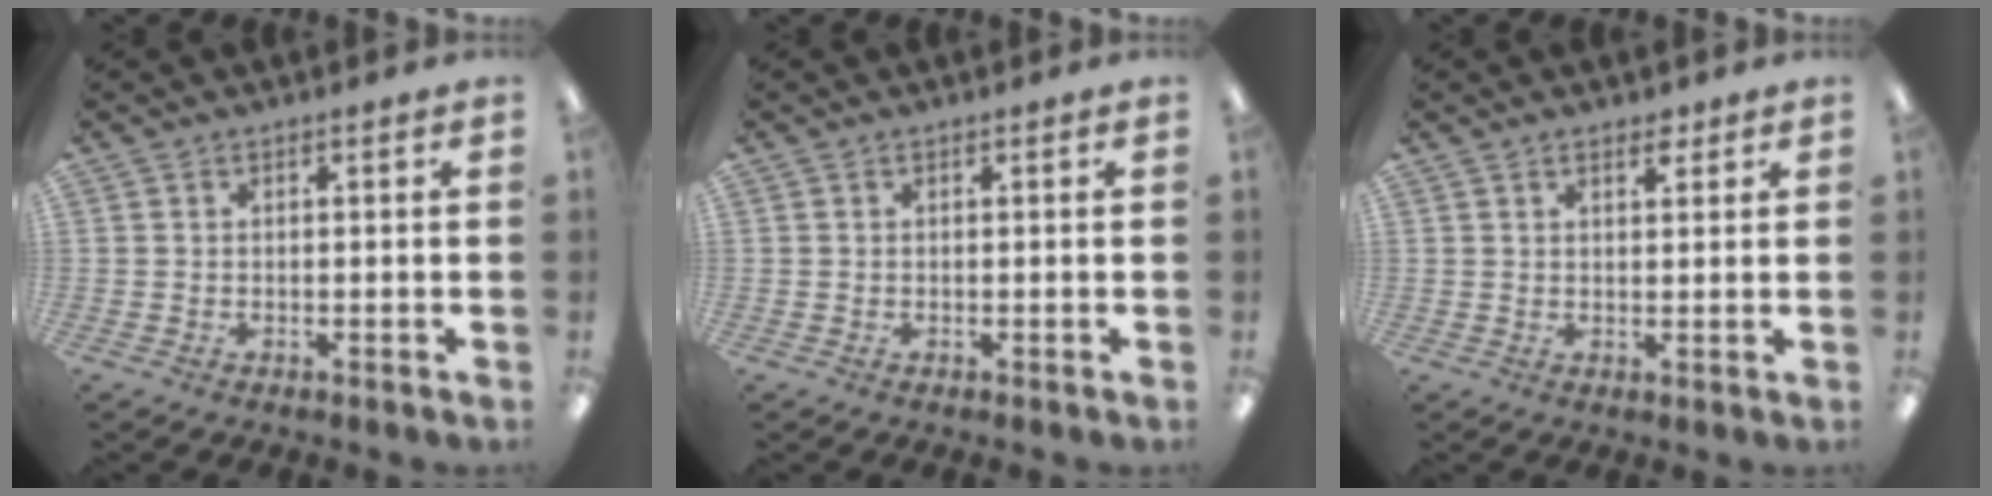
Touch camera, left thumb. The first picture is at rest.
{"total": 0.0}
{"total": 2.8, "force": [2.2, 1.2, 1.3], "torque": [-0.014, -0.006, 0.036]}